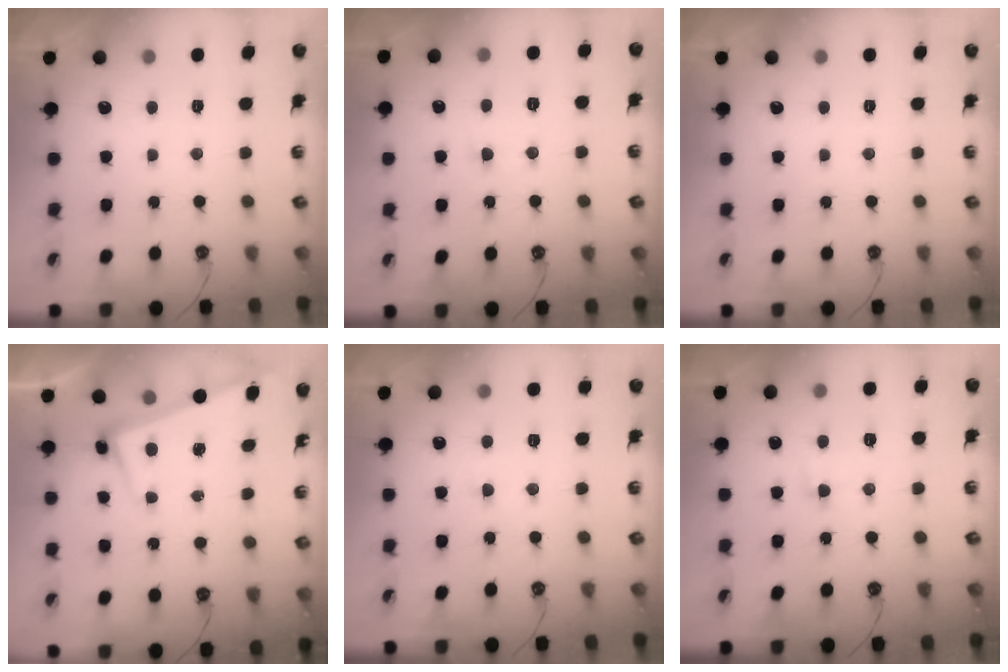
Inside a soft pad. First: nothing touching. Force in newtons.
{"total": 1.2, "press": 1.1, "slide": 0.5}
{"total": 0.0}
{"total": 2.6, "press": 2.5, "slide": 0.7}
{"total": 2.9, "press": 2.9, "slide": 0.5}
{"total": 1.8, "press": 1.6, "slide": 0.8}